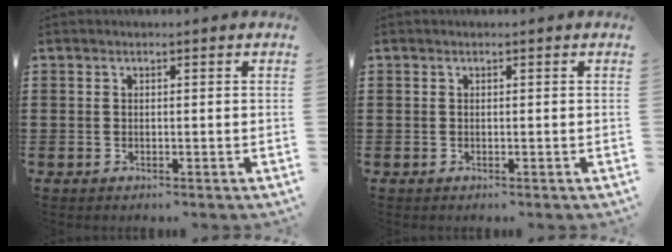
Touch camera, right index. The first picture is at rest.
{"total": 0.0}